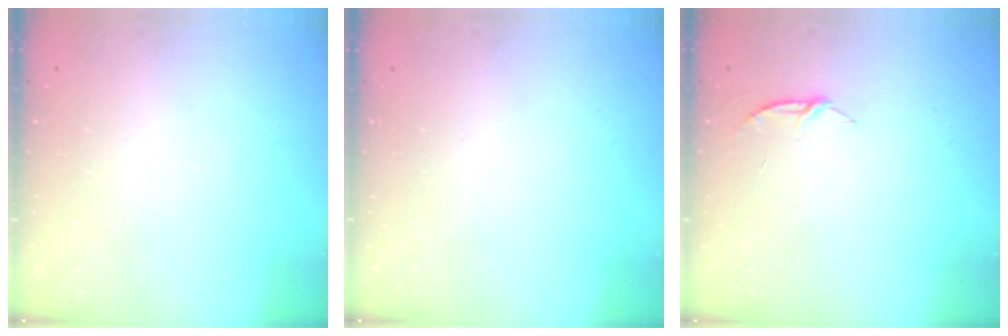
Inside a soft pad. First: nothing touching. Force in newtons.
{"total": 0.0}
{"total": 4.3, "press": 4.3, "slide": 0.4}